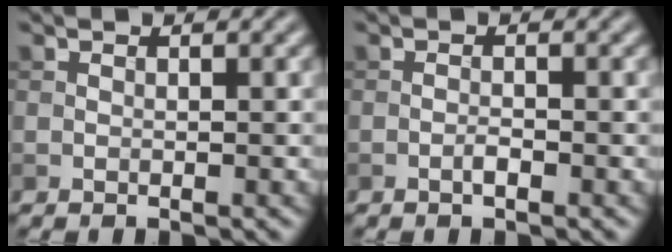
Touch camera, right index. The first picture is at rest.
{"total": 0.9, "force": [-0.5, 0.2, 0.7], "torque": [-0.013, 0.001, -0.011]}